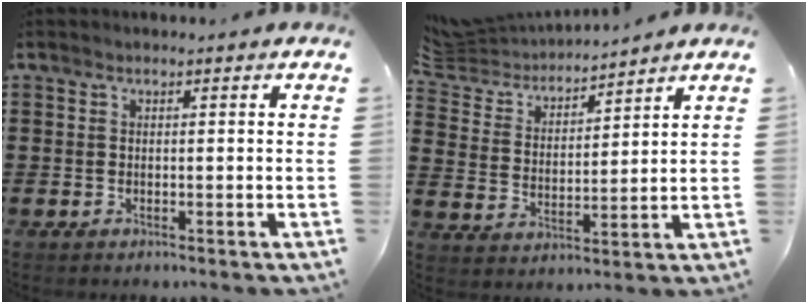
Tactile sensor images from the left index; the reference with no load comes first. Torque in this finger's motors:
{"motor_torque": [0.32, 0.33, -0.21, -0.06]}